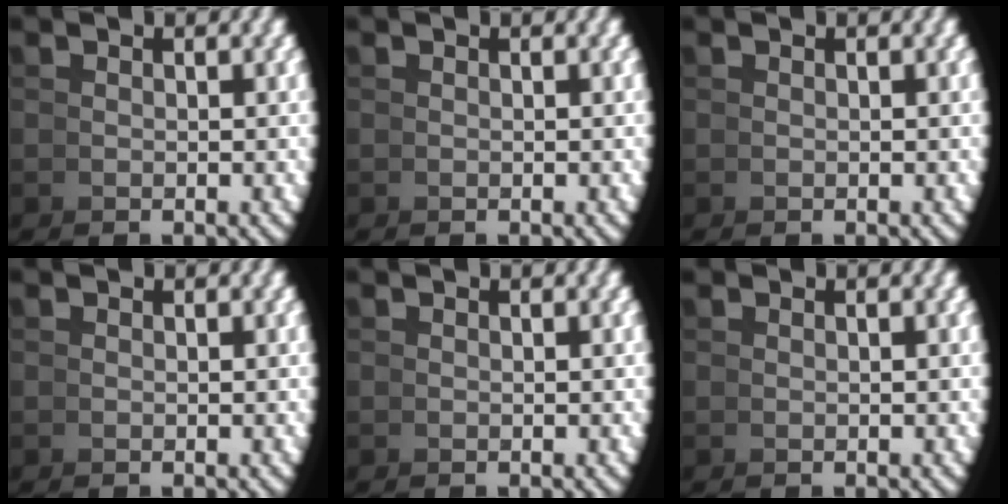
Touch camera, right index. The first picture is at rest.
{"total": 0.0}
{"total": 0.0}
{"total": 0.0}
{"total": 0.0}
{"total": 0.0}